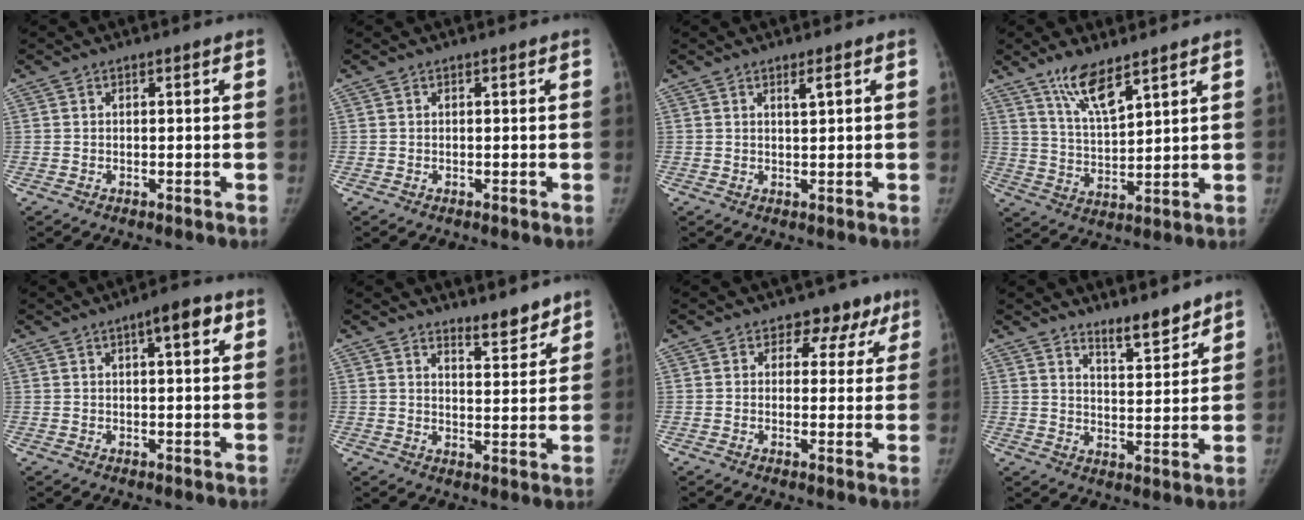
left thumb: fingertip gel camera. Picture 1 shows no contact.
{"total": 0.0}
{"total": 1.4, "force": [0.8, 0.1, 1.2], "torque": [-0.019, -0.005, 0.013]}
{"total": 8.7, "force": [6.1, 2.1, 5.8], "torque": [-0.102, -0.037, 0.123]}
{"total": 5.3, "force": [2.2, 1.6, 4.5], "torque": [-0.052, 0.004, 0.024]}
{"total": 5.4, "force": [4.8, 1.3, 2.0], "torque": [-0.011, -0.043, 0.077]}
{"total": 6.1, "force": [3.6, 4.7, 1.6], "torque": [0.025, -0.008, 0.031]}
{"total": 6.4, "force": [5.6, 1.4, 2.8], "torque": [-0.028, -0.051, 0.094]}